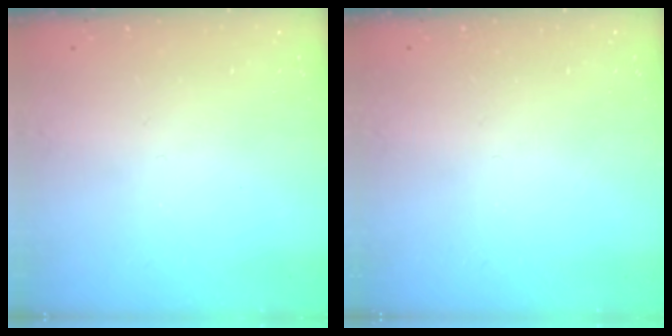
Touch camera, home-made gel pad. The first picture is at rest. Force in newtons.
{"total": 0.0}